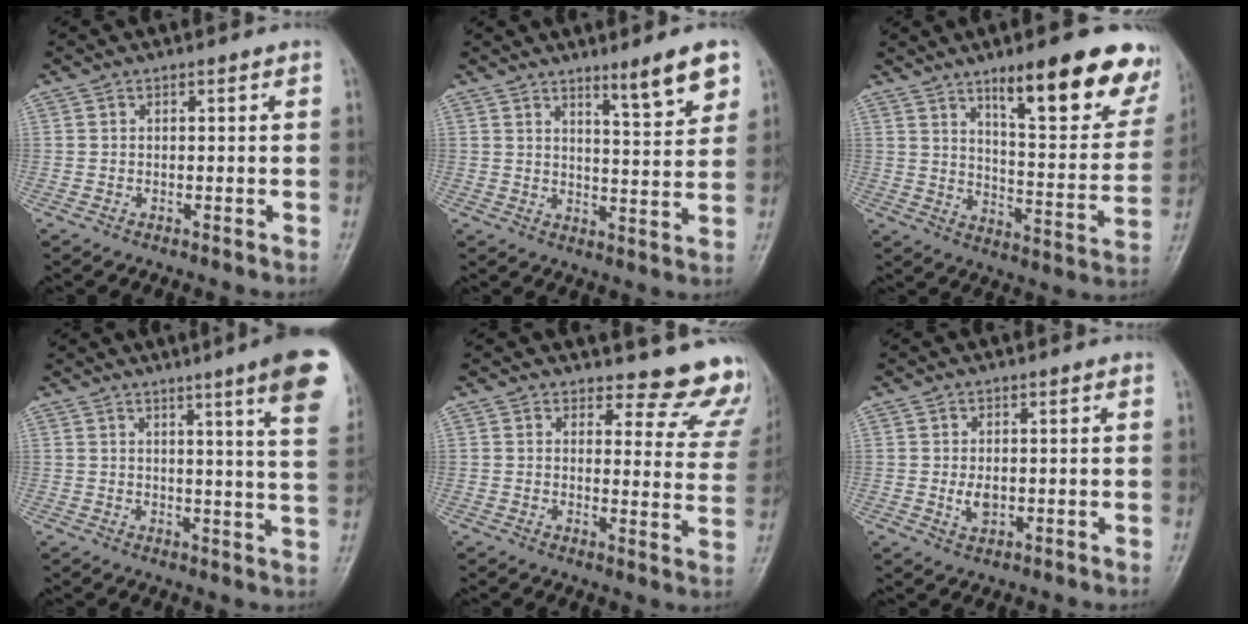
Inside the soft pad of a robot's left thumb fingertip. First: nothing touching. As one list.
[{"total": 8.4, "force": [5.4, 1.1, 6.3], "torque": [-0.085, -0.039, 0.082]}, {"total": 20.3, "force": [12.6, 5.7, 14.9], "torque": [-0.155, -0.064, 0.182]}, {"total": 14.2, "force": [8.1, 0.7, 11.7], "torque": [-0.136, -0.035, 0.086]}, {"total": 13.6, "force": [13.0, 4.0, 1.1], "torque": [0.043, -0.130, 0.118]}, {"total": 2.8, "force": [-0.1, 1.8, 2.1], "torque": [-0.033, -0.006, 0.002]}]